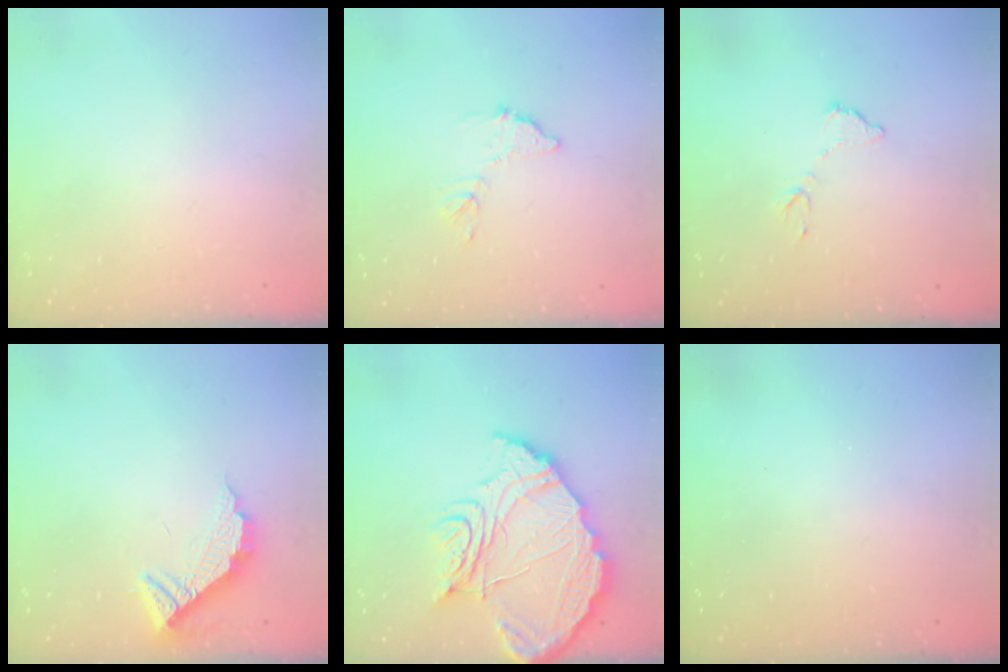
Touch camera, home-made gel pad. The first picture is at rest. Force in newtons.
{"total": 8.4, "press": 8.4, "slide": 0.4}
{"total": 7.3, "press": 7.3, "slide": 0.5}
{"total": 11.2, "press": 11.2, "slide": 0.7}
{"total": 19.5, "press": 19.4, "slide": 2.1}
{"total": 3.0, "press": 3.0, "slide": 0.3}